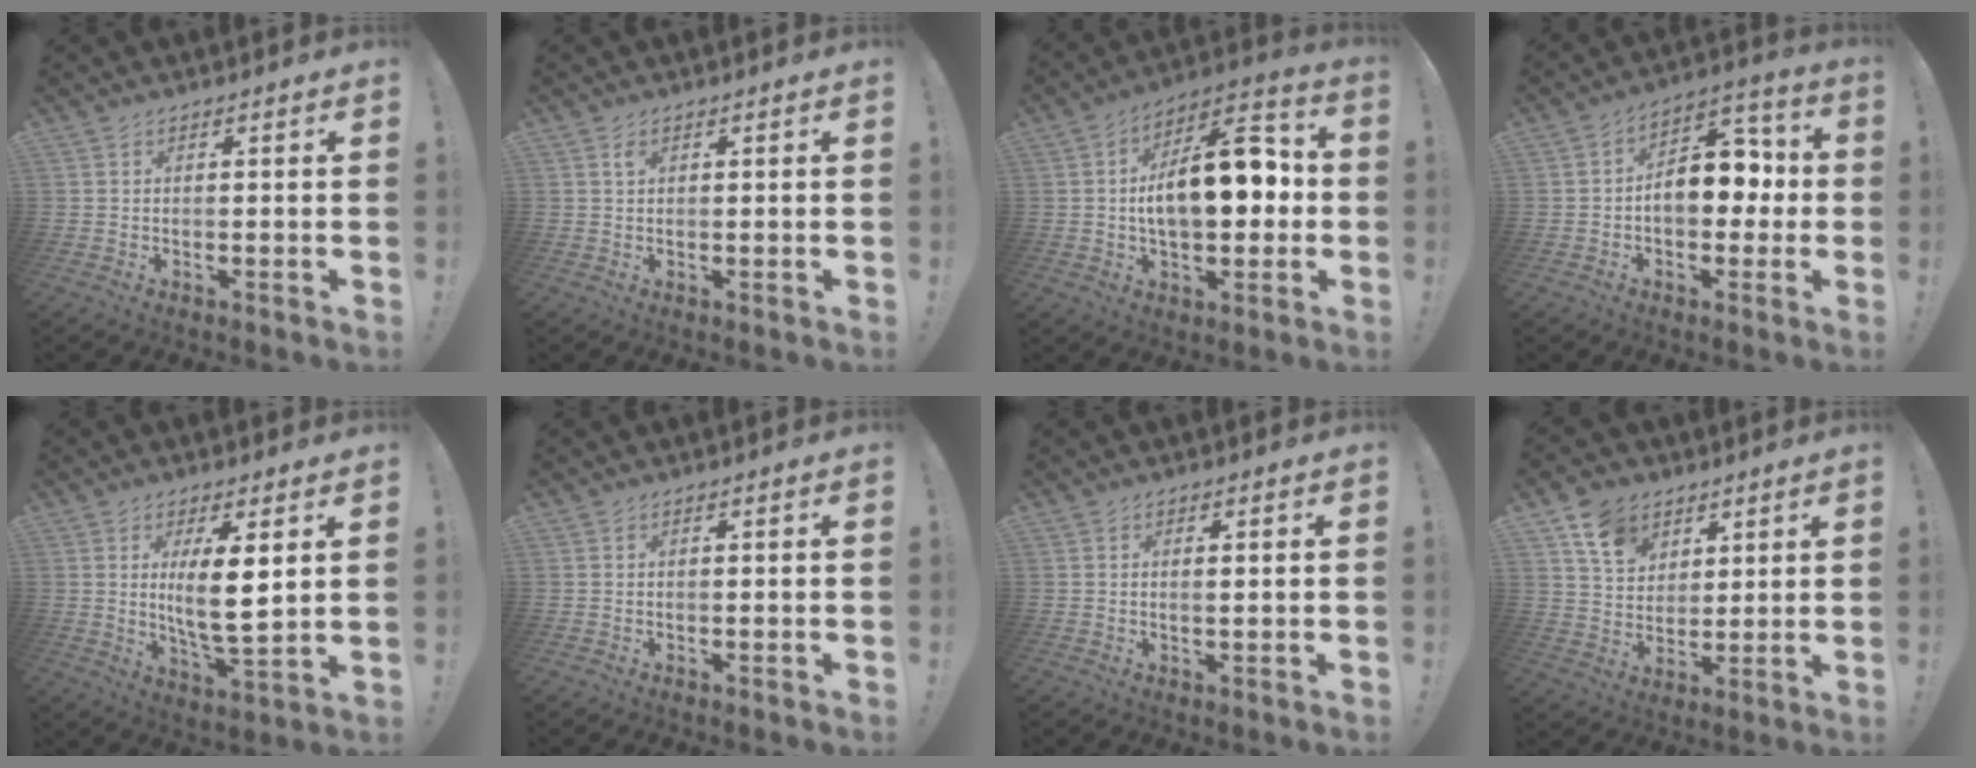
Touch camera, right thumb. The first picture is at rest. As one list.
[{"total": 1.5, "force": [0.8, 0.6, 1.1], "torque": [-0.015, -0.002, 0.012]}, {"total": 17.8, "force": [-0.2, 9.3, 15.2], "torque": [-0.224, 0.012, -0.005]}, {"total": 13.0, "force": [-0.8, 8.7, 9.6], "torque": [-0.127, 0.016, -0.010]}, {"total": 10.7, "force": [2.1, 2.7, 10.1], "torque": [-0.181, -0.017, 0.030]}, {"total": 0.0}, {"total": 1.3, "force": [0.3, 0.1, 1.2], "torque": [-0.014, -0.005, 0.002]}, {"total": 10.7, "force": [6.4, 7.6, 3.8], "torque": [-0.061, -0.034, 0.125]}]